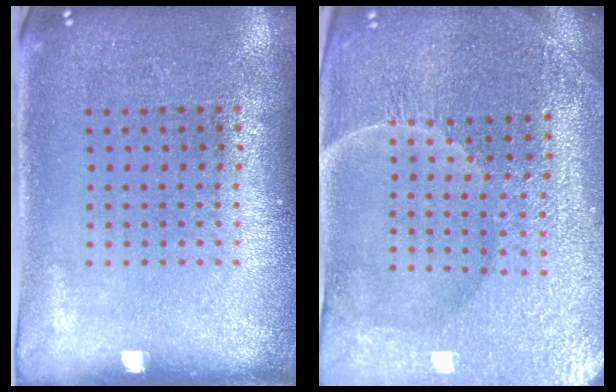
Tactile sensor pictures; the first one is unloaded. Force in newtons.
{"total": 5.0, "press": 4.8, "slide": 1.5}